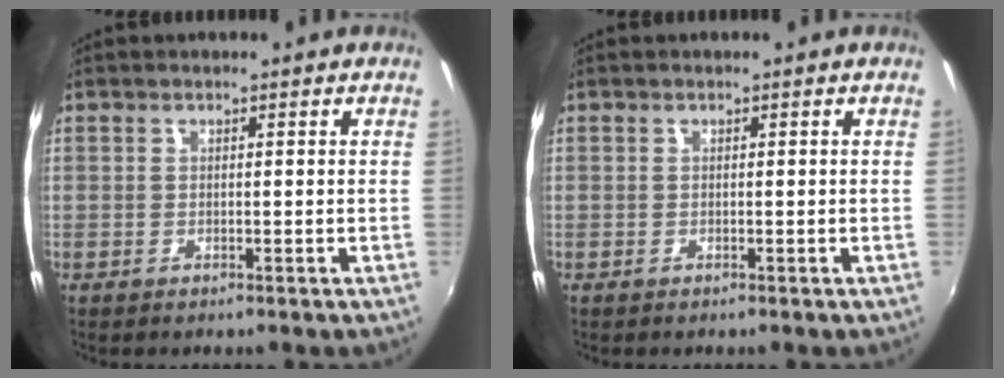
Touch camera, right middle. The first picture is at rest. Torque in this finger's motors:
{"motor_torque": [0.09, 0.12, 0.01, 0.00]}